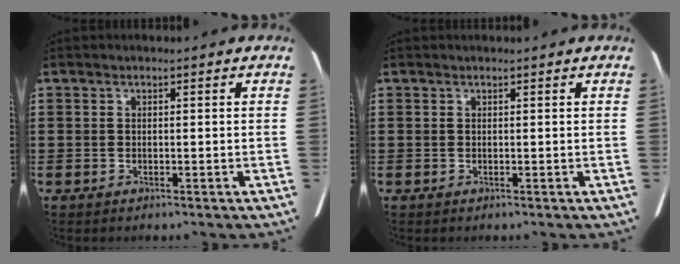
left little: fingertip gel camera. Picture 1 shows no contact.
{"total": 0.0}